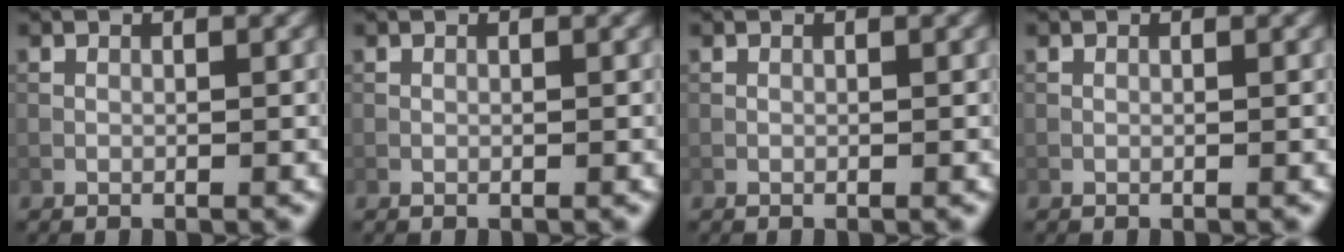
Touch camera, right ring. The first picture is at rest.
{"total": 0.0}
{"total": 0.0}
{"total": 0.0}